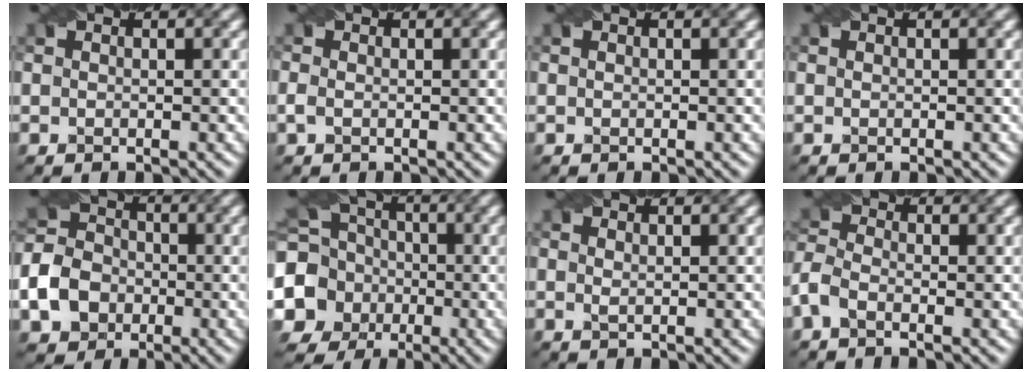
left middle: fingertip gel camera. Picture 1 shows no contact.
{"total": 0.8, "force": [-0.5, 0.3, 0.4], "torque": [-0.012, -0.002, -0.009]}
{"total": 0.0}
{"total": 0.0}
{"total": 5.6, "force": [-2.2, 4.7, 2.3], "torque": [-0.047, 0.003, -0.049]}
{"total": 11.3, "force": [-2.0, 10.3, 4.2], "torque": [-0.105, -0.009, -0.061]}
{"total": 0.6, "force": [0.3, 0.1, 0.5], "torque": [-0.013, -0.002, 0.005]}
{"total": 2.4, "force": [-1.6, 1.2, 1.4], "torque": [-0.034, 0.003, -0.042]}